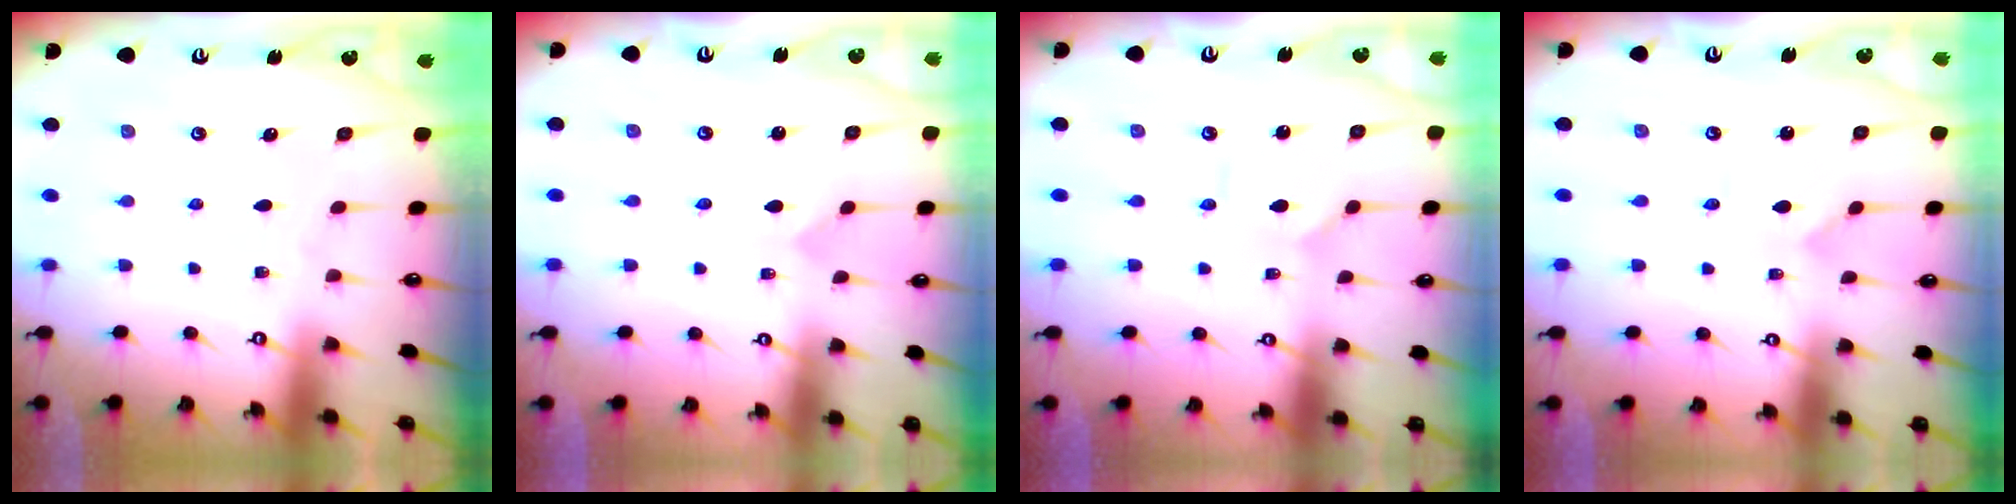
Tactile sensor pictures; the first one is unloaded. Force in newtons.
{"total": 0.0}
{"total": 1.6, "press": 1.5, "slide": 0.4}
{"total": 2.4, "press": 2.4, "slide": 0.2}